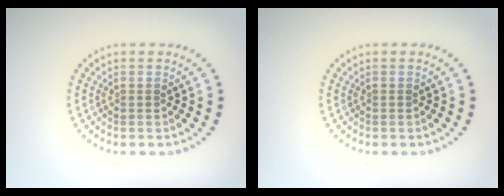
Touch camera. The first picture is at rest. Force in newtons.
{"total": 0.0}